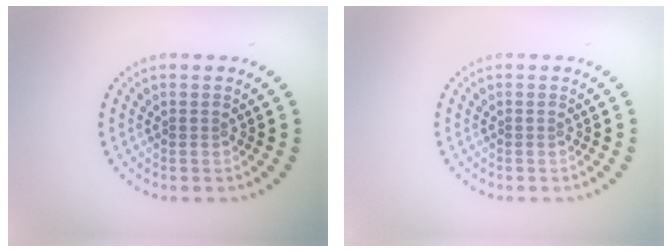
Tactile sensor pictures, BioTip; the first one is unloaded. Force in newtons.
{"total": 0.0}